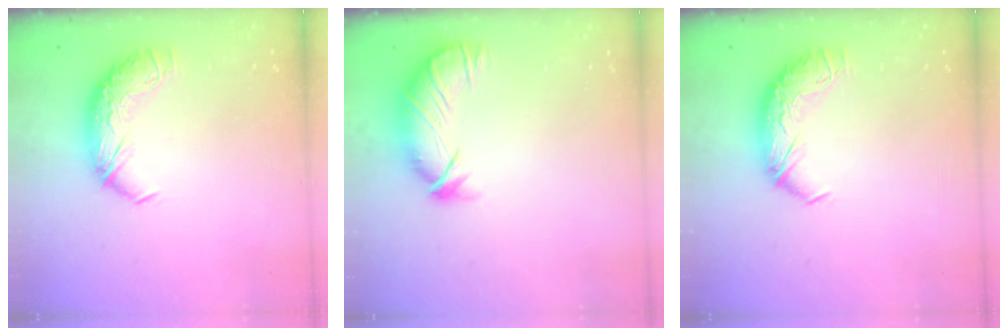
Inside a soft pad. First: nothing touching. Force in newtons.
{"total": 3.9, "press": 3.3, "slide": 2.0}
{"total": 0.0}